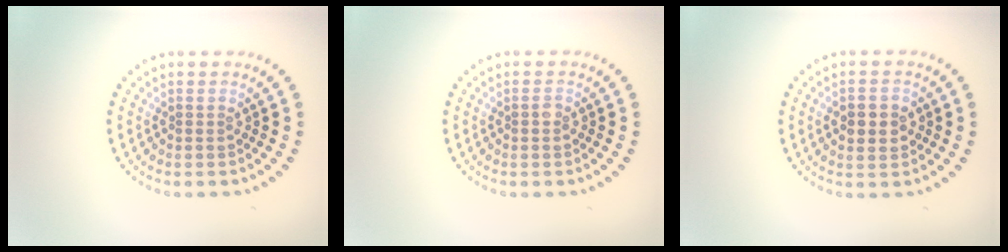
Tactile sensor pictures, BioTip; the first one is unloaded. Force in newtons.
{"total": 0.6, "press": 0.5, "slide": 0.3}
{"total": 2.6, "press": 2.6, "slide": 0.1}